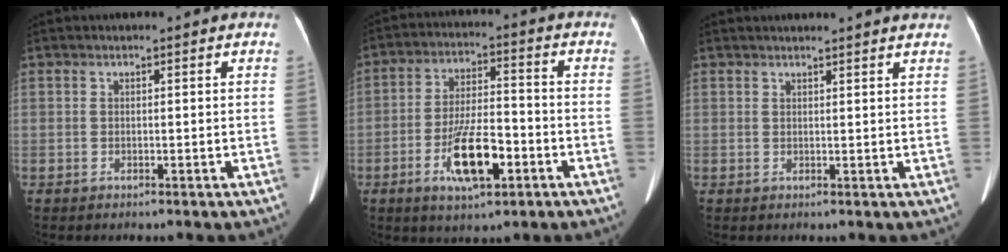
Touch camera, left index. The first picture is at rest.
{"total": 10.4, "force": [-4.4, 3.1, 8.9], "torque": [-0.174, -0.002, -0.075]}
{"total": 6.7, "force": [6.4, -0.1, 2.2], "torque": [-0.026, 0.019, 0.061]}